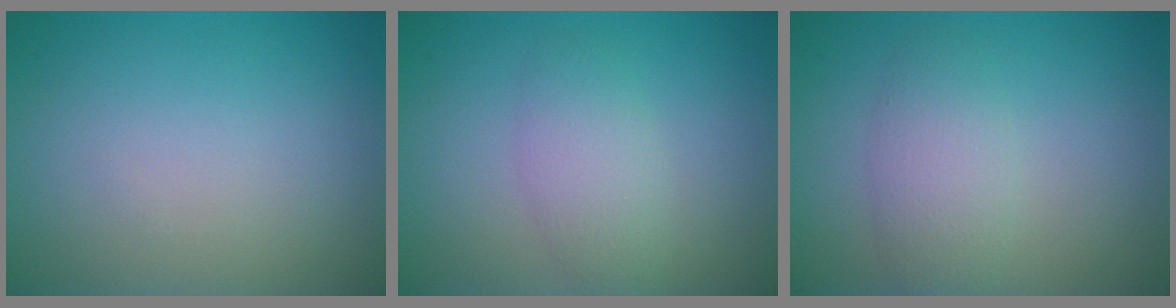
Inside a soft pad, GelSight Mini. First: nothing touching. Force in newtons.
{"total": 2.9, "press": 2.9, "slide": 0.1}
{"total": 3.1, "press": 3.1, "slide": 0.1}